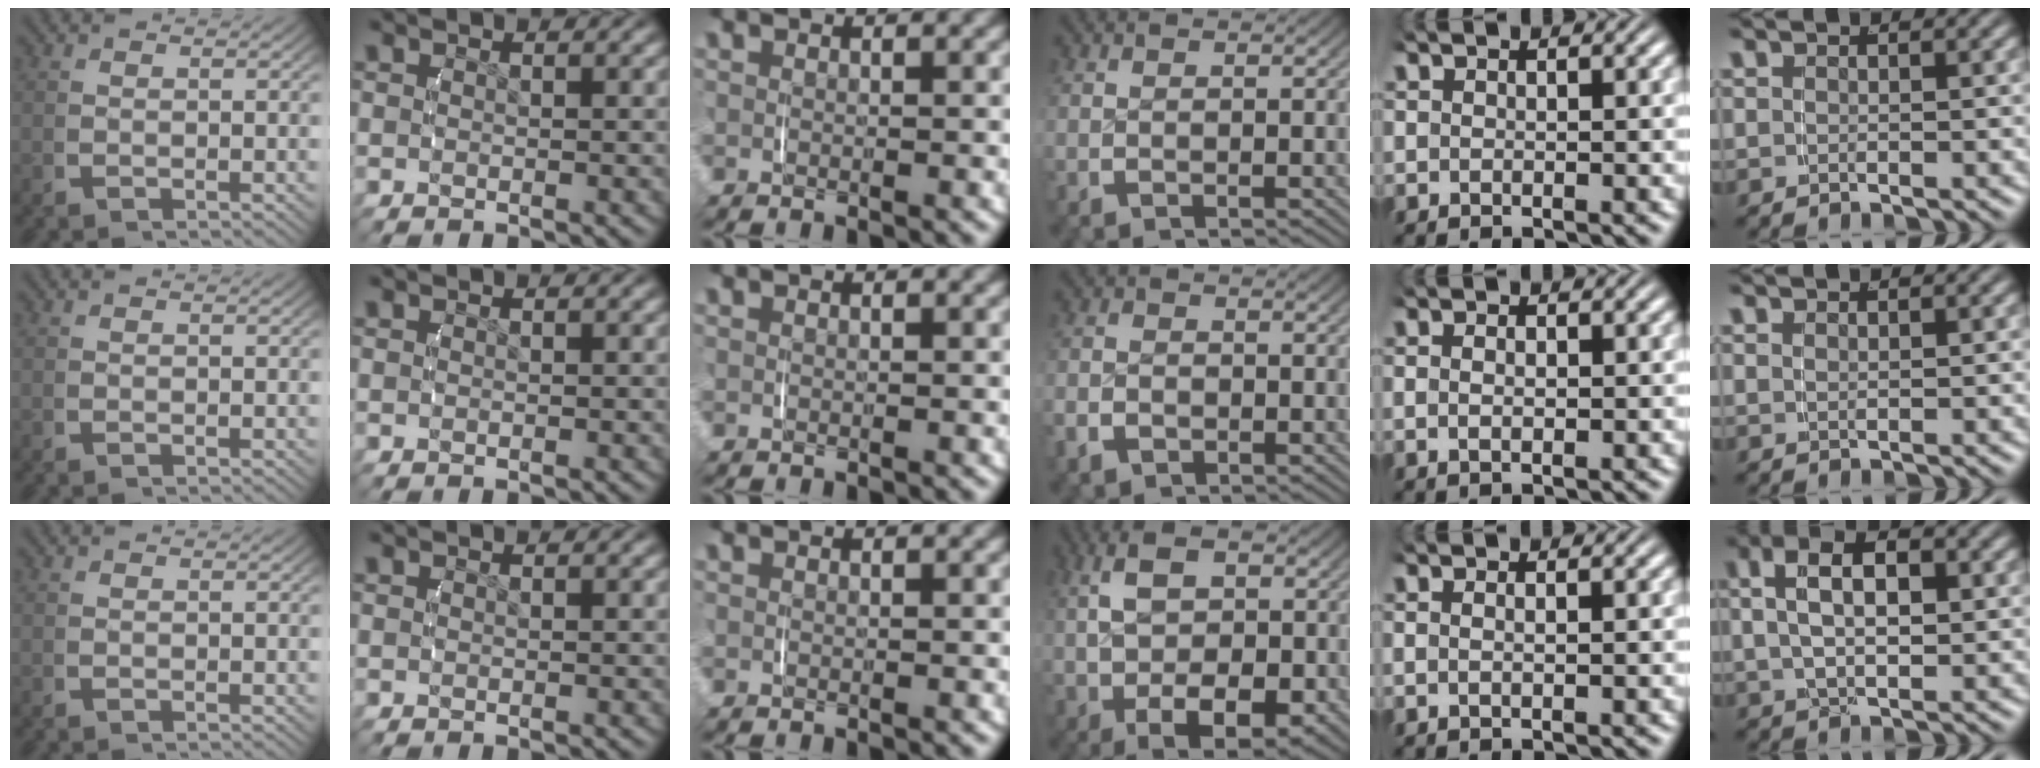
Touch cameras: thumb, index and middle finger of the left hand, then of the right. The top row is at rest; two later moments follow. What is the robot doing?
{"motion": "lift_and_place", "object": "scarf"}